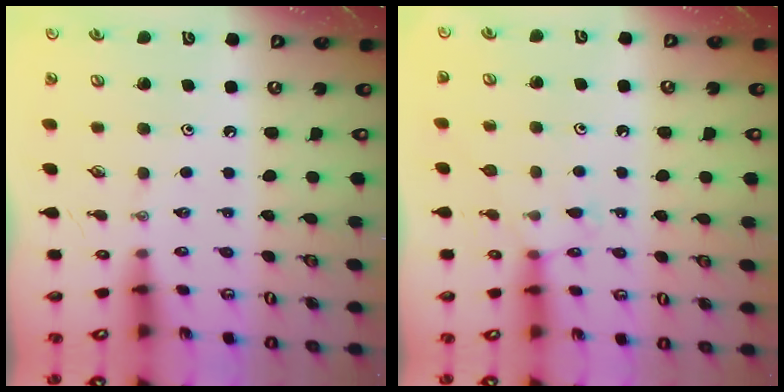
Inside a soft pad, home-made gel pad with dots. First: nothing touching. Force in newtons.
{"total": 6.6, "press": 6.6, "slide": 0.6}